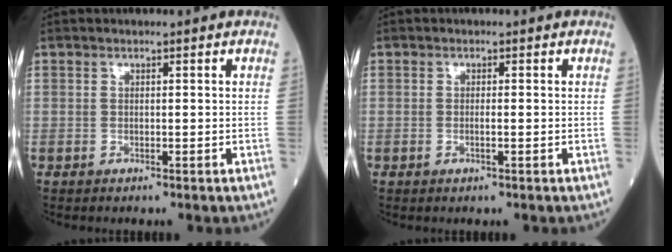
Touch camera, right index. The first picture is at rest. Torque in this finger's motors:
{"motor_torque": [-0.05, -0.12, -0.02, 0.00]}